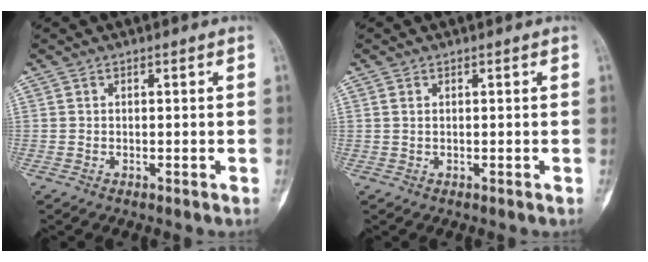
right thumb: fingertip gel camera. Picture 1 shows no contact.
{"total": 0.5, "force": [0.2, 0.3, 0.4], "torque": [-0.012, 0.003, 0.003]}